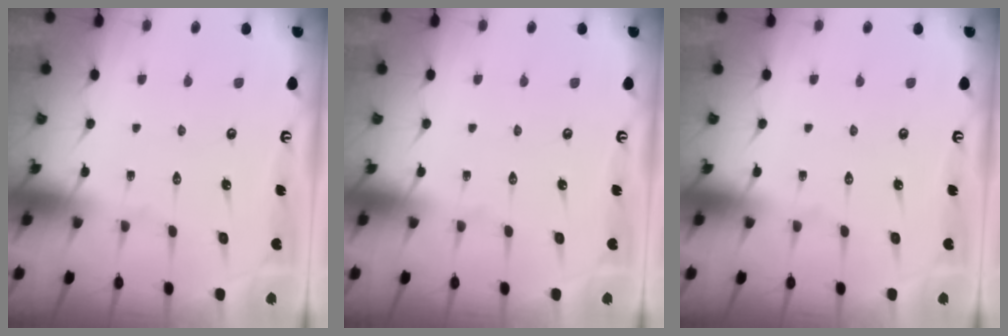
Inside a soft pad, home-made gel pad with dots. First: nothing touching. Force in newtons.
{"total": 0.0}
{"total": 0.0}